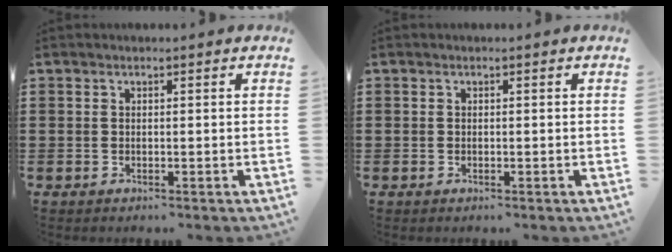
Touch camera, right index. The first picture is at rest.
{"total": 0.0}